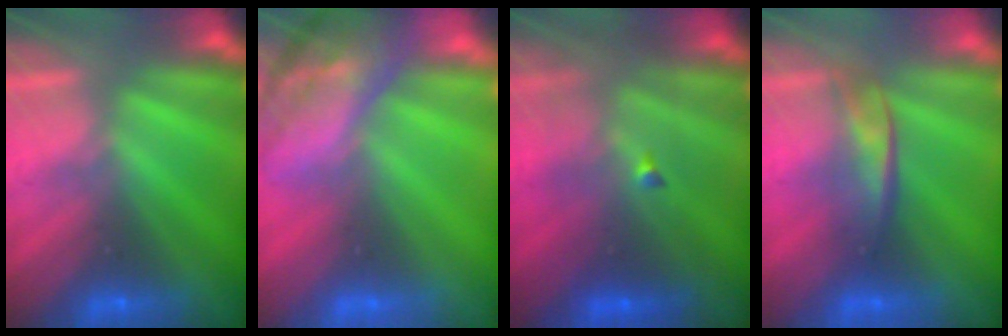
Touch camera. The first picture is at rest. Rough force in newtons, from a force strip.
{"total": 7.2}
{"total": 4.1}
{"total": 2.2}